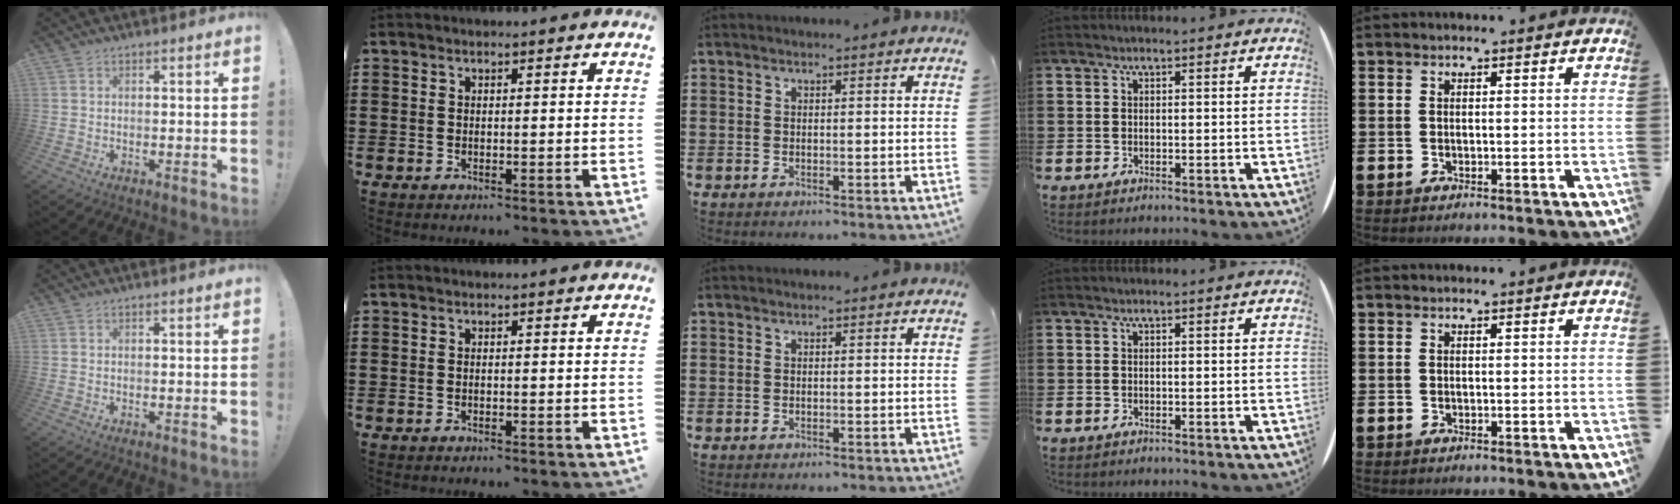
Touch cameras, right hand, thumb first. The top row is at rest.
{}